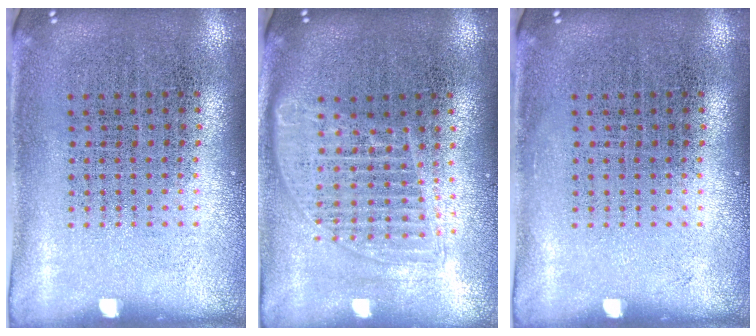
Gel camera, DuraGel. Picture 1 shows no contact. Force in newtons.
{"total": 1.6, "press": 1.4, "slide": 0.8}
{"total": 0.0}